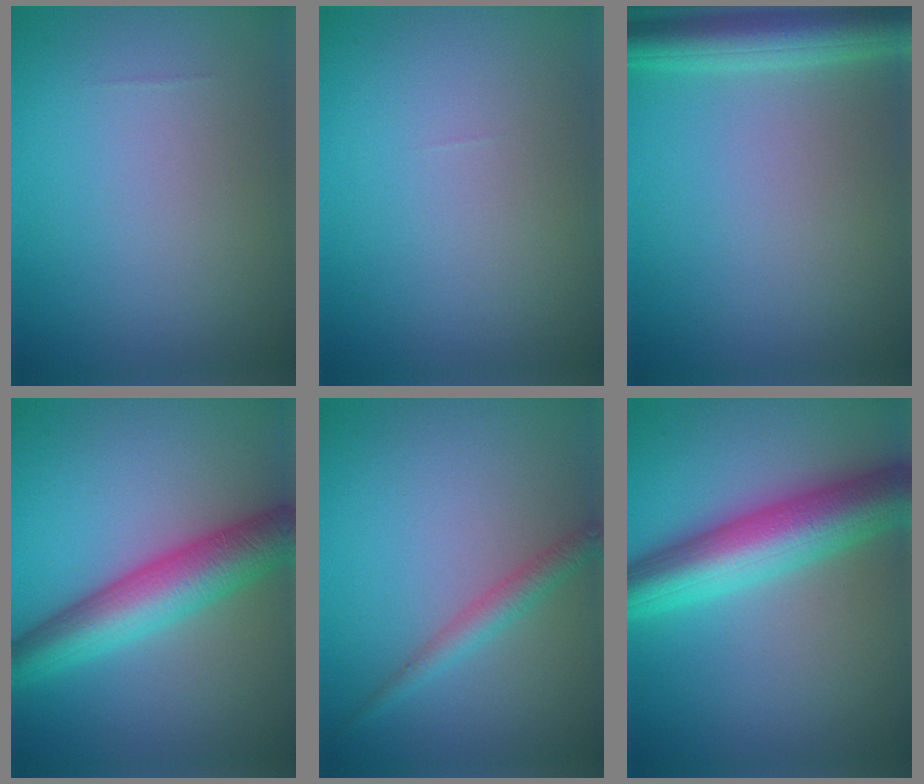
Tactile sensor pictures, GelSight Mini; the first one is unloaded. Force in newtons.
{"total": 0.0}
{"total": 4.9, "press": 4.9, "slide": 0.3}
{"total": 7.0, "press": 7.0, "slide": 0.2}
{"total": 2.1, "press": 2.1, "slide": 0.1}
{"total": 8.7, "press": 8.7, "slide": 0.1}